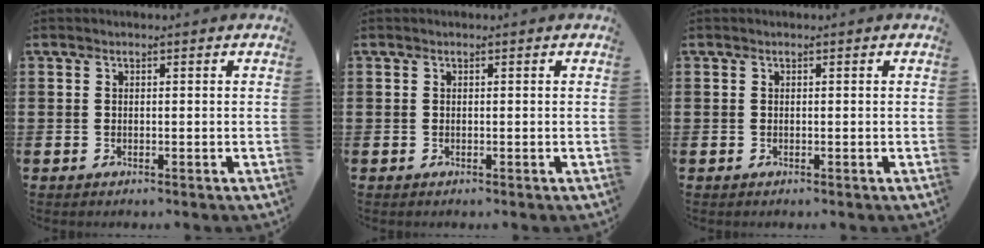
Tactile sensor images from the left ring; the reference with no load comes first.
{"total": 0.0}
{"total": 0.0}